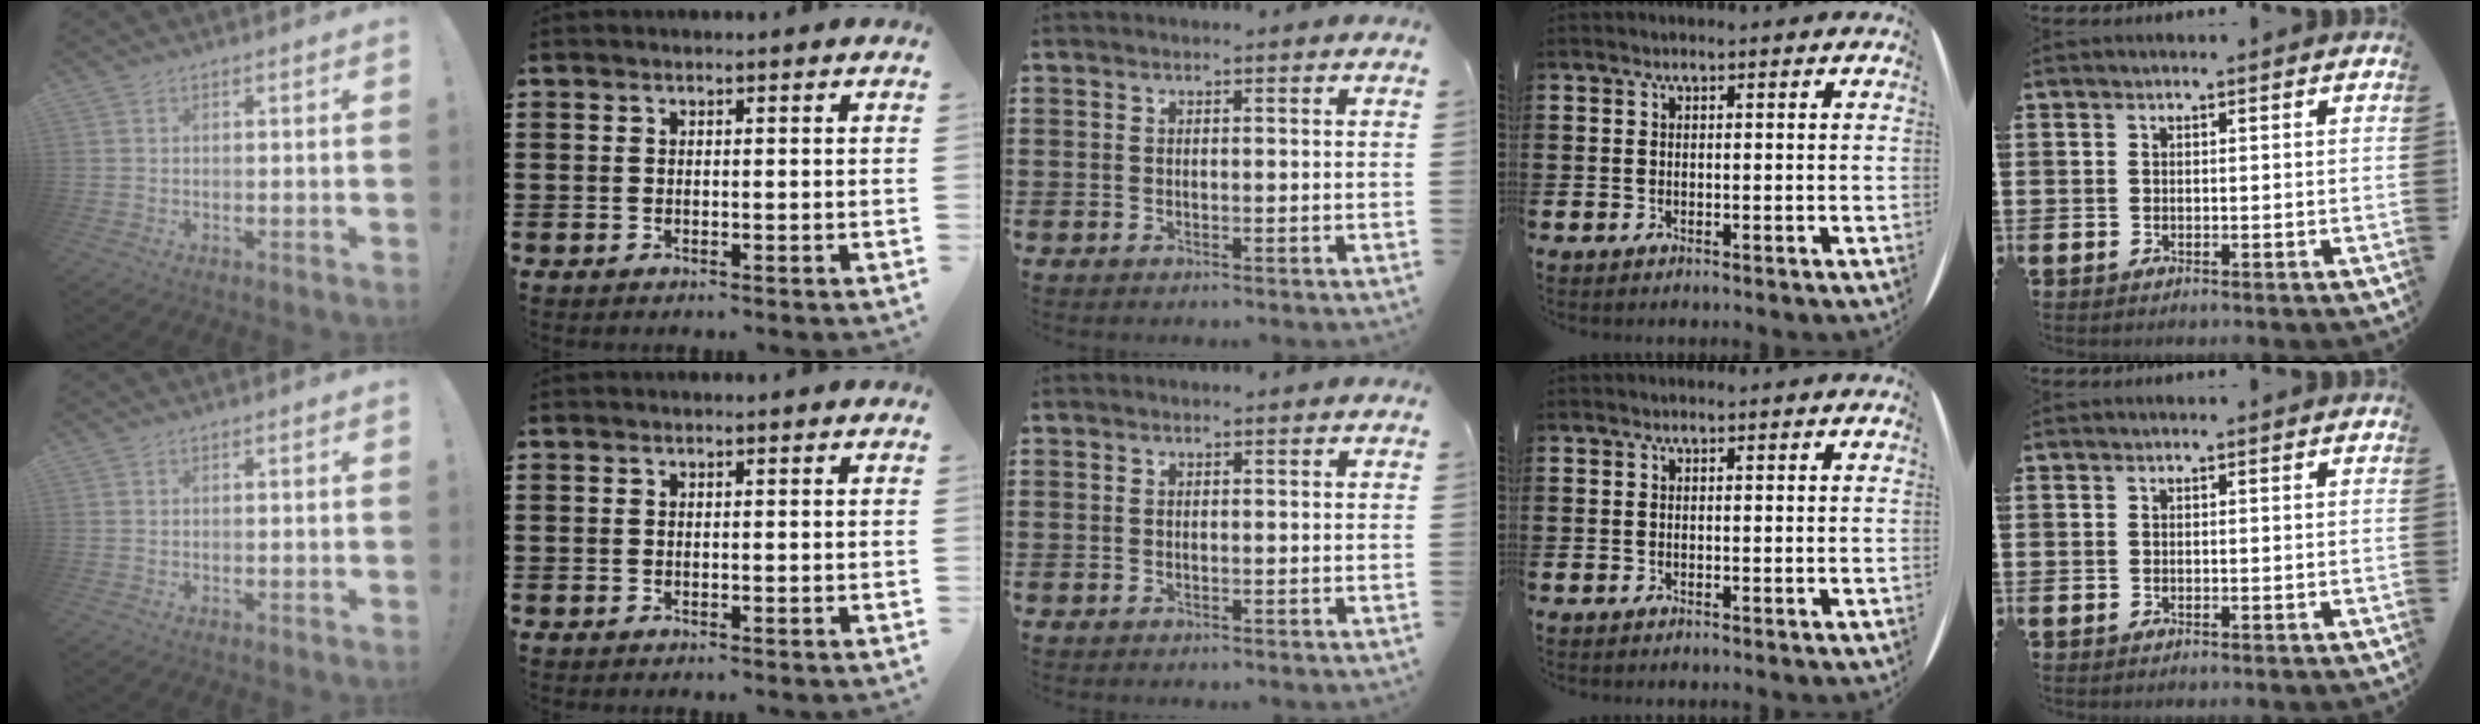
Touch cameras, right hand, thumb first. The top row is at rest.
{}